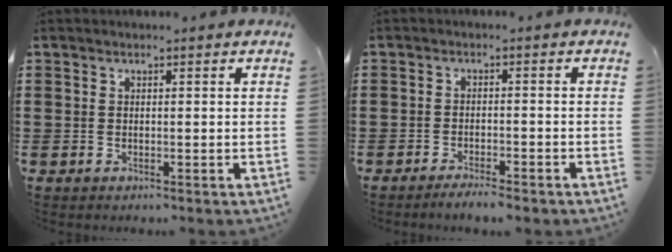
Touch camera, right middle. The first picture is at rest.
{"total": 2.6, "force": [-2.5, 0.3, 0.8], "torque": [-0.016, 0.004, -0.049]}